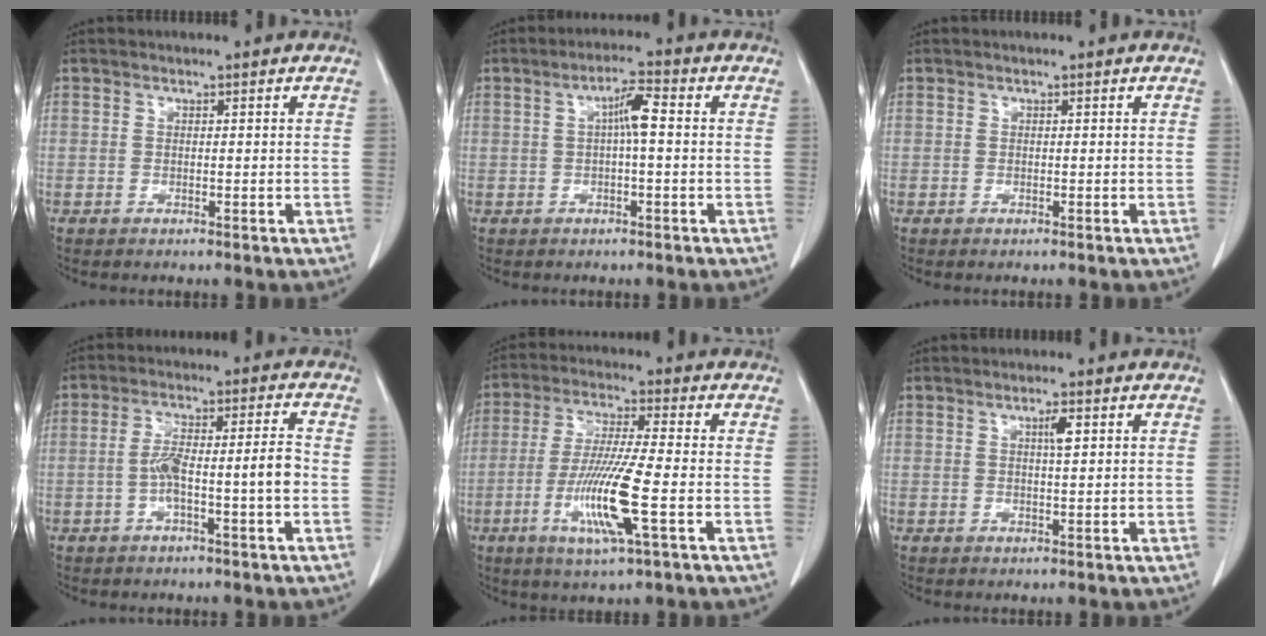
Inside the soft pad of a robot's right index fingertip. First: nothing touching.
{"total": 4.1, "force": [0.4, 0.5, 4.1], "torque": [-0.073, 0.010, 0.005]}
{"total": 0.0}
{"total": 7.5, "force": [-1.8, 0.4, 7.3], "torque": [-0.136, 0.022, -0.031]}
{"total": 11.6, "force": [-3.4, 0.0, 11.1], "torque": [-0.223, -0.018, -0.069]}
{"total": 2.1, "force": [0.8, 0.2, 1.9], "torque": [-0.035, 0.001, 0.013]}